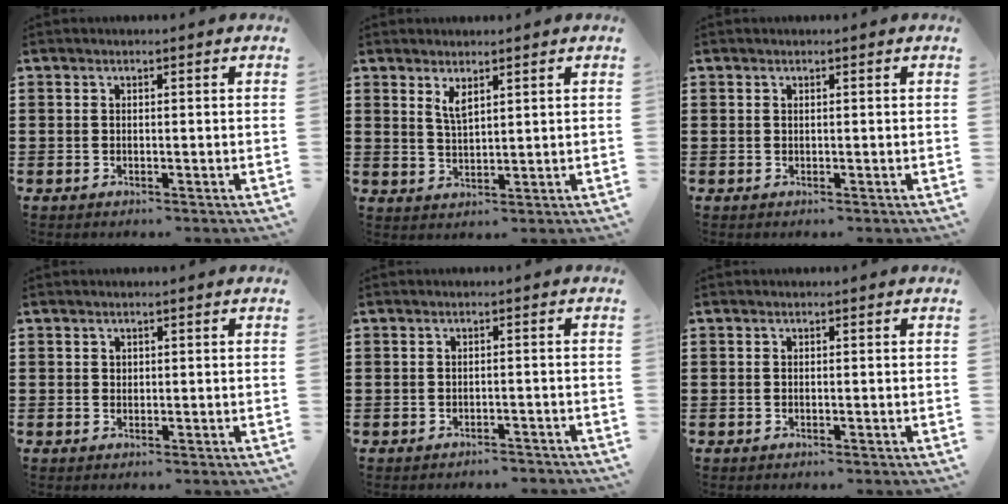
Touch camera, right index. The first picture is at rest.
{"total": 2.6, "force": [1.8, 0.8, 1.8], "torque": [-0.038, 0.003, 0.031]}
{"total": 0.0}
{"total": 0.7, "force": [0.4, 0.6, 0.1], "torque": [-0.004, 0.002, 0.008]}
{"total": 1.6, "force": [-1.6, 0.1, 0.1], "torque": [-0.007, 0.000, -0.033]}
{"total": 0.0}